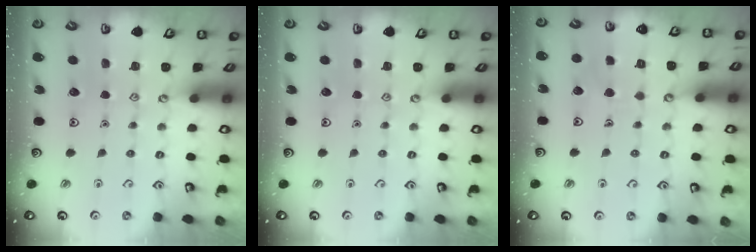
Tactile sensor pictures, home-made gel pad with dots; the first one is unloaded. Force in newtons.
{"total": 0.0}
{"total": 5.1, "press": 5.1, "slide": 0.3}